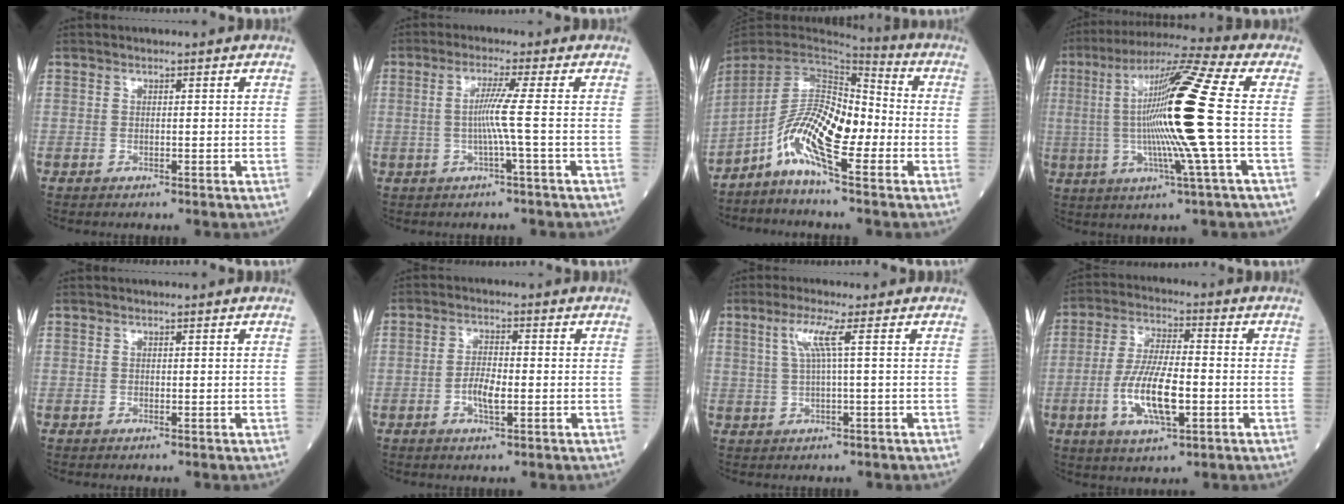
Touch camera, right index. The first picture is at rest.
{"total": 4.5, "force": [-0.5, -1.5, 4.2], "torque": [-0.089, -0.001, -0.007]}
{"total": 10.9, "force": [-4.2, 2.6, 9.7], "torque": [-0.198, 0.013, -0.085]}
{"total": 18.8, "force": [0.3, -1.2, 18.7], "torque": [-0.359, 0.004, -0.009]}
{"total": 0.0}
{"total": 3.9, "force": [-1.1, 1.0, 3.6], "torque": [-0.076, 0.001, -0.020]}
{"total": 3.8, "force": [1.1, -0.8, 3.6], "torque": [-0.084, 0.006, 0.024]}
{"total": 10.8, "force": [-2.8, 2.9, 10.0], "torque": [-0.208, -0.005, -0.049]}